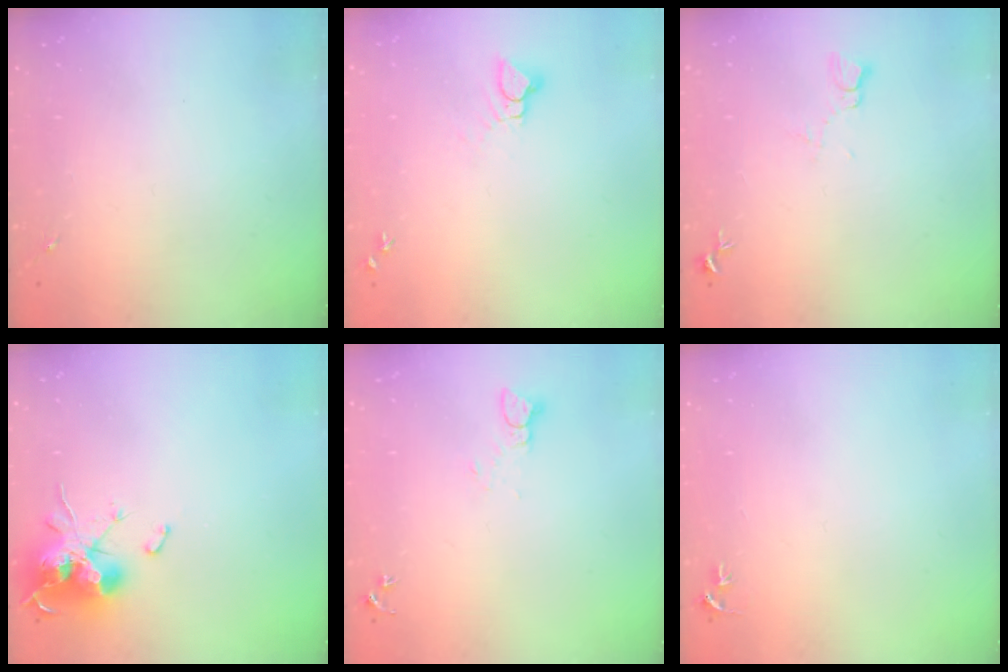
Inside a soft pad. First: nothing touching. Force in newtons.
{"total": 3.9, "press": 3.9, "slide": 0.2}
{"total": 5.6, "press": 5.5, "slide": 0.6}
{"total": 16.4, "press": 16.4, "slide": 0.1}
{"total": 3.7, "press": 3.7, "slide": 0.1}
{"total": 3.1, "press": 3.1, "slide": 0.3}